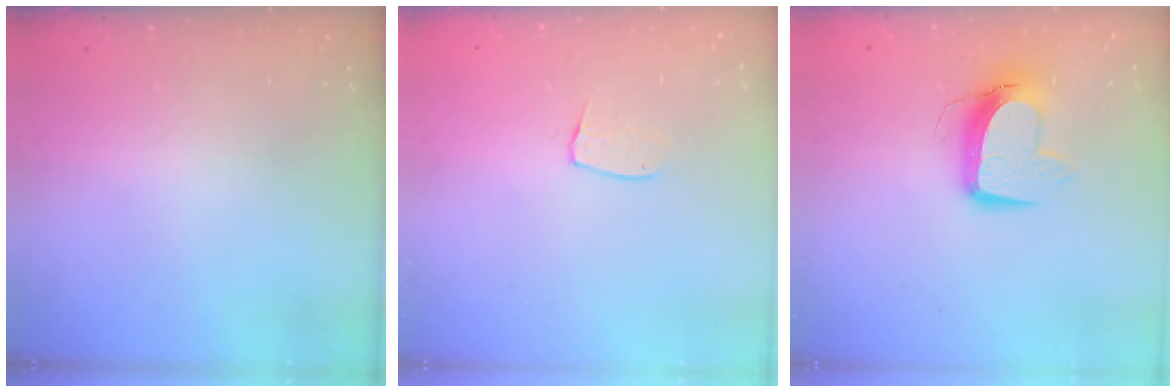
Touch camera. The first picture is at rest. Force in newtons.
{"total": 5.6, "press": 5.6, "slide": 0.3}
{"total": 11.0, "press": 11.0, "slide": 1.4}